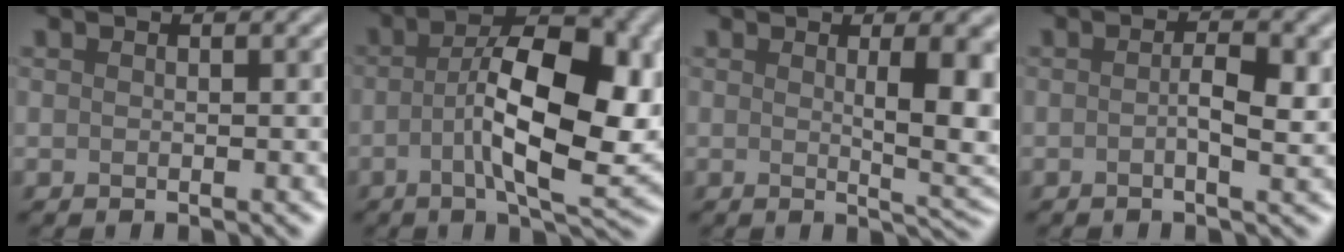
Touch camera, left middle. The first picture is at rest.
{"total": 10.3, "force": [-0.7, 3.7, 9.6], "torque": [-0.147, 0.004, -0.015]}
{"total": 6.5, "force": [1.0, 1.7, 6.2], "torque": [-0.072, -0.006, 0.020]}
{"total": 2.7, "force": [-0.1, 0.7, 2.6], "torque": [-0.045, -0.002, -0.004]}